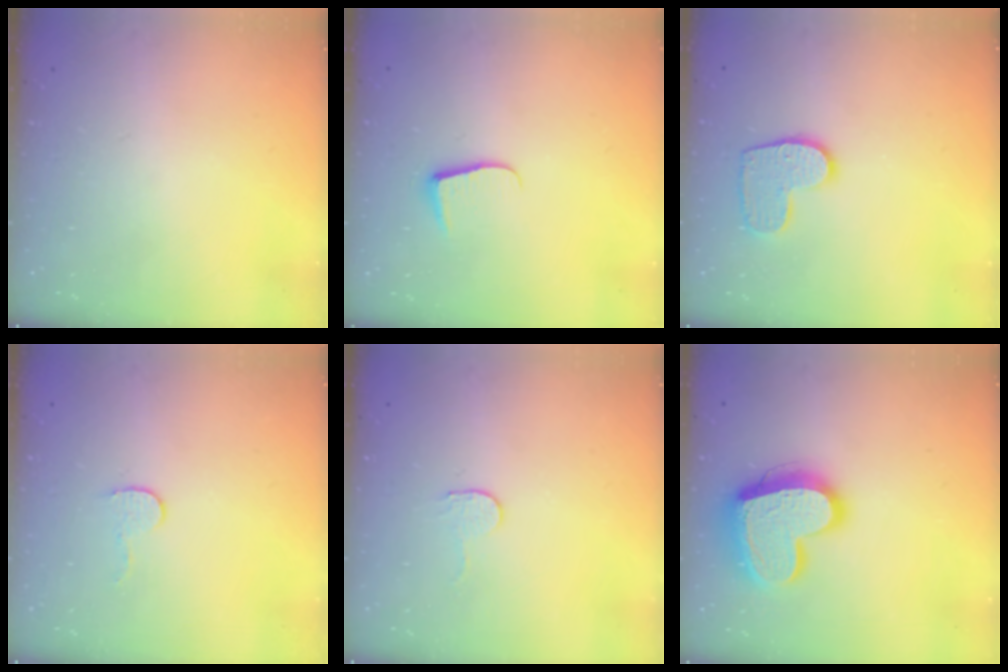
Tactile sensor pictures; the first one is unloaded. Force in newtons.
{"total": 5.5, "press": 5.5, "slide": 0.5}
{"total": 9.8, "press": 9.8, "slide": 0.3}
{"total": 5.5, "press": 5.5, "slide": 0.4}
{"total": 2.7, "press": 2.7, "slide": 0.2}
{"total": 18.7, "press": 18.6, "slide": 1.6}